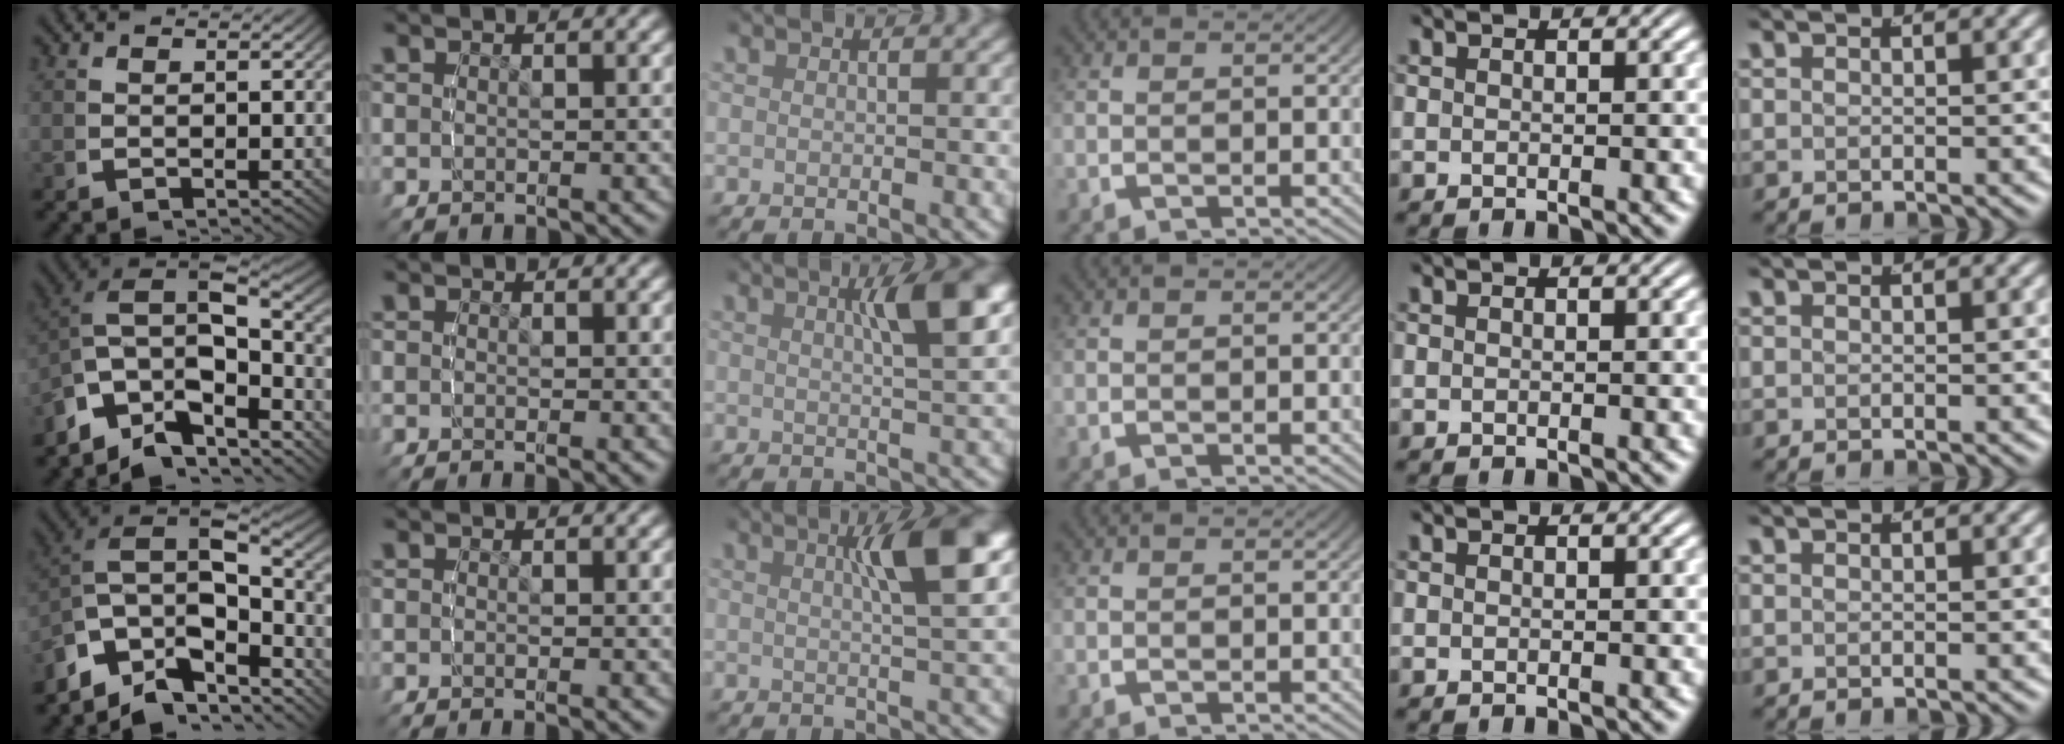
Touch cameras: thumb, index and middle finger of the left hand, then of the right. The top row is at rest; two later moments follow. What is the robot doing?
{"motion": "lift_and_place", "object": "air blower"}